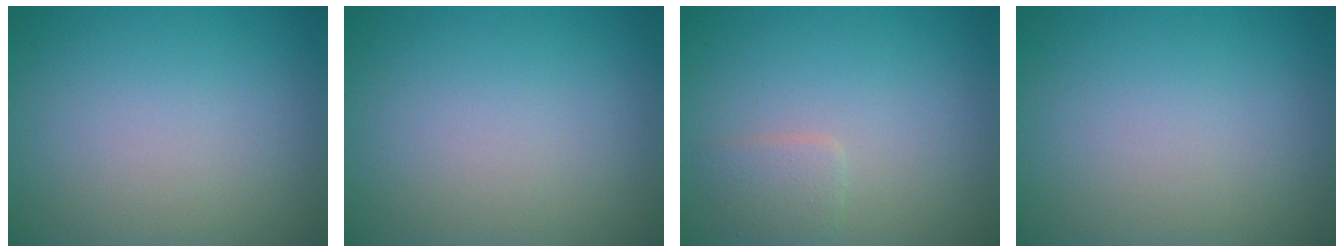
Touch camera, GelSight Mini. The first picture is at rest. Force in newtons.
{"total": 0.0}
{"total": 1.6, "press": 1.5, "slide": 0.2}
{"total": 0.0}